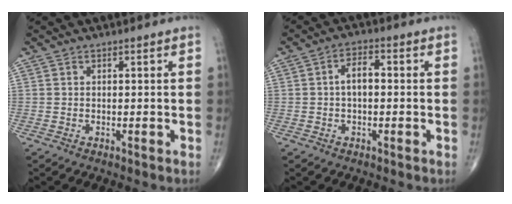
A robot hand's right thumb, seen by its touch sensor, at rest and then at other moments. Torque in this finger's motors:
{"motor_torque": [-0.05, 0.35, 0.07, -0.08, 0.01]}